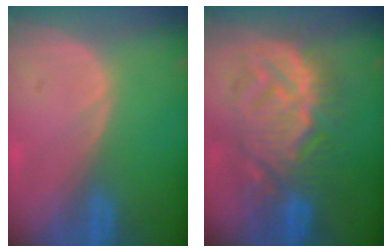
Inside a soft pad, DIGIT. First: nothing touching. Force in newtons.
{"total": 10.2, "press": 10.2, "slide": 0.5}